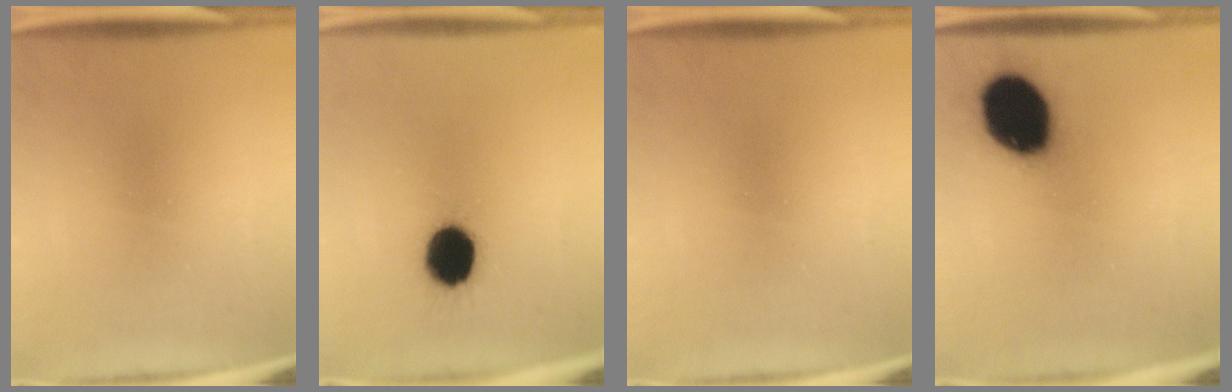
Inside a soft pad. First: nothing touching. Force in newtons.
{"total": 12.6}
{"total": 0.0}
{"total": 19.7}